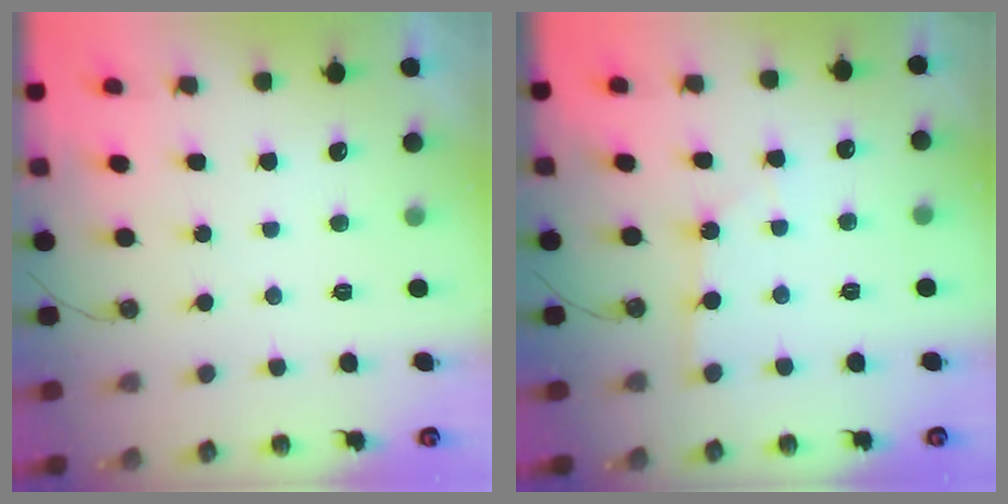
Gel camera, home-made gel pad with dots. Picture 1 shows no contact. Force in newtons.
{"total": 2.2, "press": 2.2, "slide": 0.4}